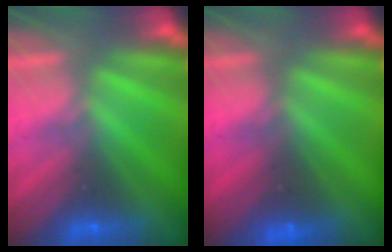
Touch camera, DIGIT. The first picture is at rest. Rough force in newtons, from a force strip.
{"total": 2.4}